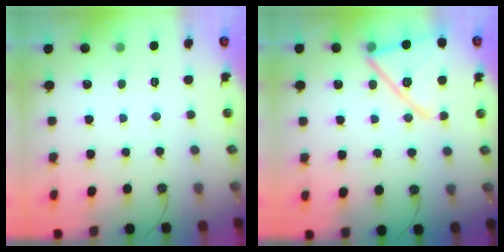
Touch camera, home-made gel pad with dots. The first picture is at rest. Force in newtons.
{"total": 16.1, "press": 14.2, "slide": 7.6}